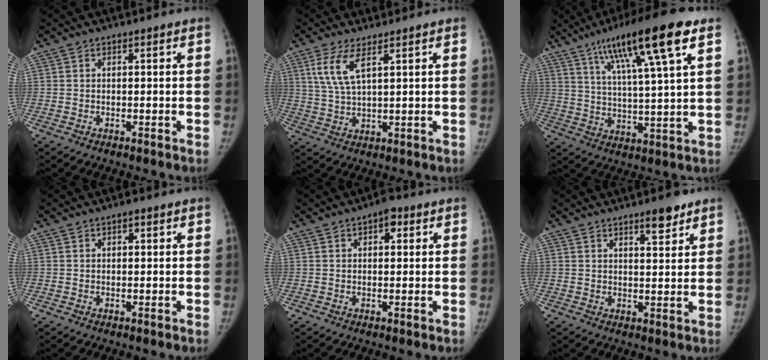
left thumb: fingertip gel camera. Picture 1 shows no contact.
{"total": 6.3, "force": [3.0, 1.8, 5.2], "torque": [-0.118, -0.012, 0.069]}
{"total": 17.4, "force": [9.1, 2.1, 14.7], "torque": [-0.242, -0.016, 0.151]}
{"total": 1.8, "force": [0.9, 1.0, 1.2], "torque": [-0.009, 0.000, 0.010]}
{"total": 3.8, "force": [1.6, 2.1, 2.6], "torque": [-0.018, 0.000, 0.016]}
{"total": 5.1, "force": [3.5, 1.6, 3.3], "torque": [-0.033, -0.023, 0.051]}